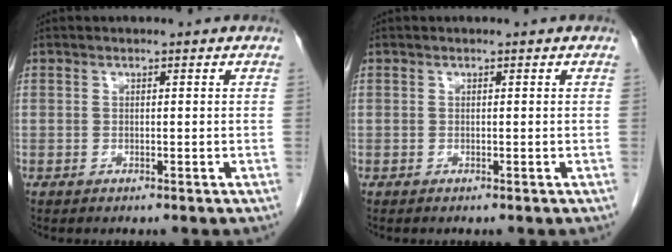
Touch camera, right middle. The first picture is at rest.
{"total": 0.0}